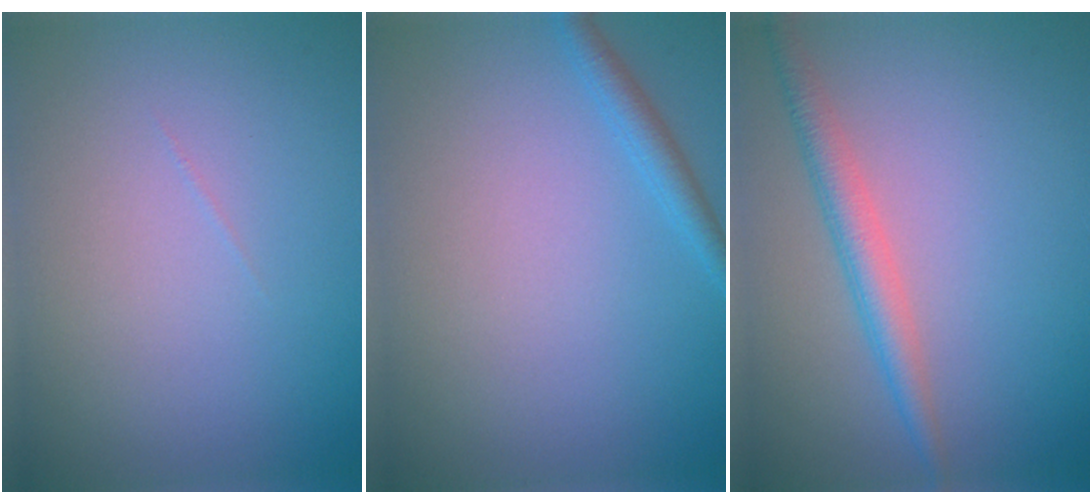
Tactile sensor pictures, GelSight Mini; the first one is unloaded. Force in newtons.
{"total": 1.6, "press": 1.6, "slide": 0.1}
{"total": 2.8, "press": 2.8, "slide": 0.1}